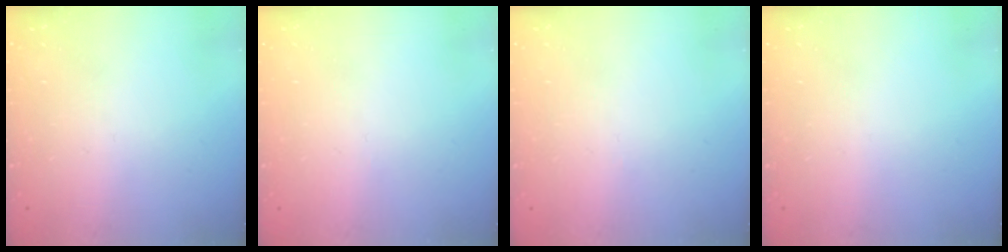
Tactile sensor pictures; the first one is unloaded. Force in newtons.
{"total": 0.0}
{"total": 0.0}
{"total": 0.0}